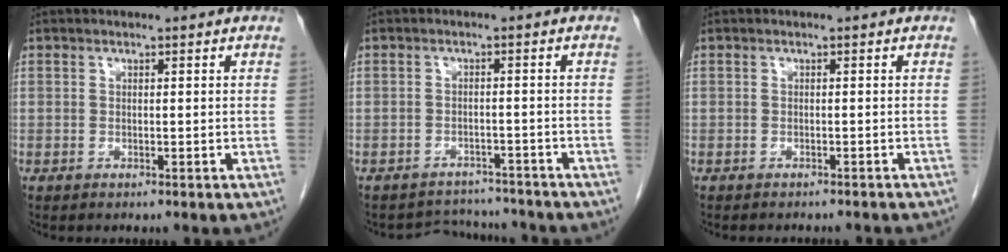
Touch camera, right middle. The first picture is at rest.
{"total": 5.7, "force": [-5.5, 1.4, -0.8], "torque": [0.010, 0.017, -0.073]}
{"total": 5.7, "force": [-5.2, 1.3, 2.1], "torque": [-0.024, -0.006, -0.058]}